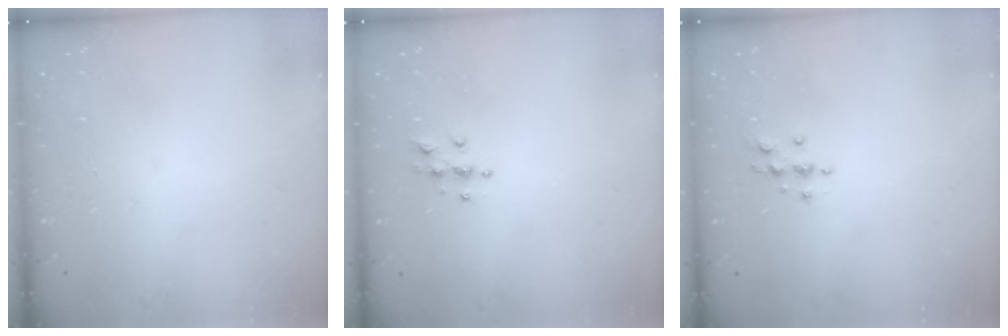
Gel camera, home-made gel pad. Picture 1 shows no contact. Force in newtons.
{"total": 4.0, "press": 4.0, "slide": 0.4}
{"total": 3.5, "press": 3.4, "slide": 0.5}